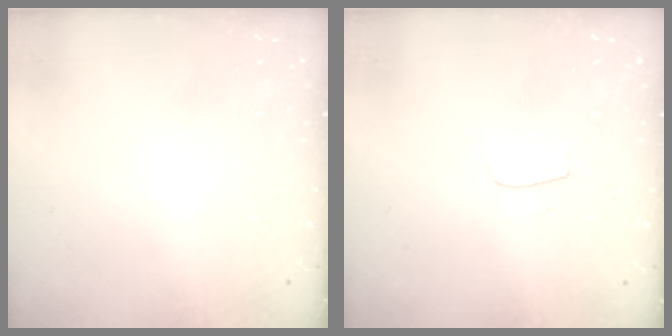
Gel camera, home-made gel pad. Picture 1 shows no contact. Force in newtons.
{"total": 3.5, "press": 3.4, "slide": 0.4}